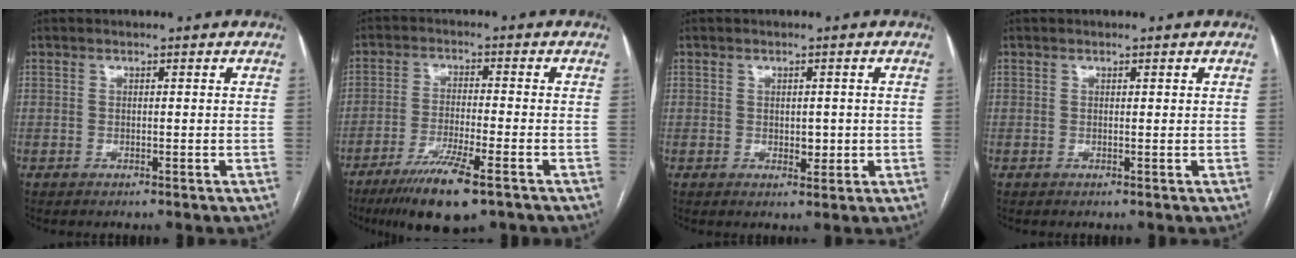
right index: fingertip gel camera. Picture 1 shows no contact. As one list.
[{"total": 10.1, "force": [-6.5, 1.1, 7.6], "torque": [-0.136, -0.025, -0.109]}, {"total": 2.5, "force": [-0.1, 1.6, 1.9], "torque": [-0.022, -0.002, 0.005]}, {"total": 0.0}]